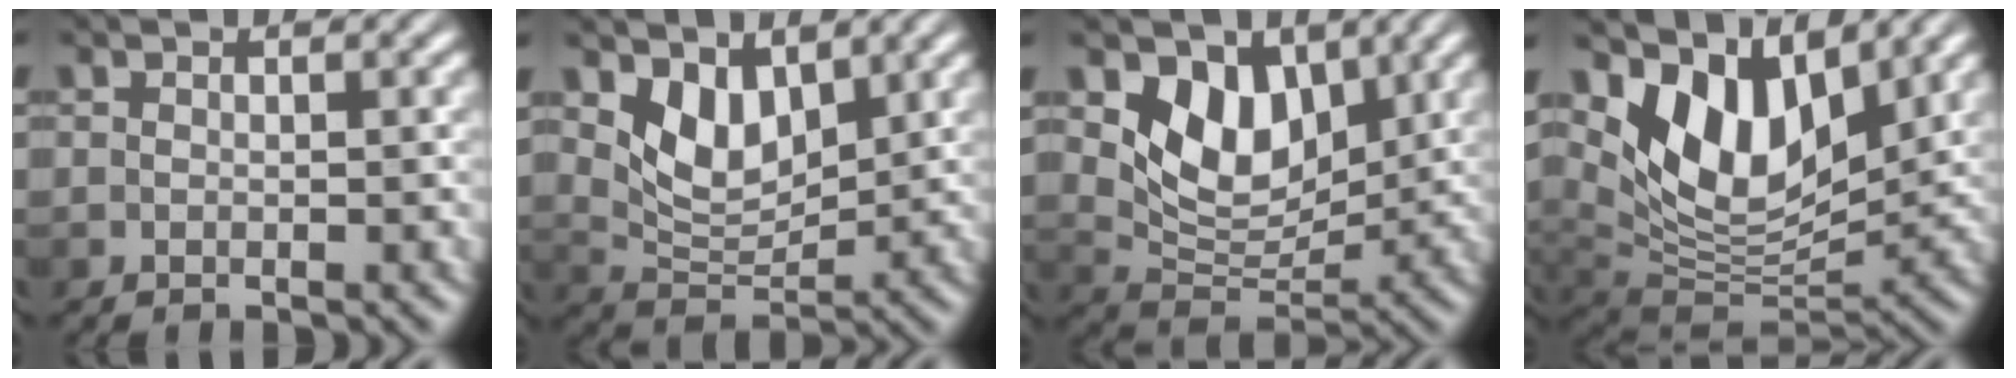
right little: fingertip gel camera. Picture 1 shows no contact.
{"total": 3.6, "force": [2.0, 2.0, 2.2], "torque": [-0.049, -0.016, 0.032]}
{"total": 6.0, "force": [2.7, 3.9, 3.6], "torque": [-0.066, -0.010, 0.046]}
{"total": 8.6, "force": [4.8, 4.3, 5.8], "torque": [-0.109, 0.010, 0.084]}